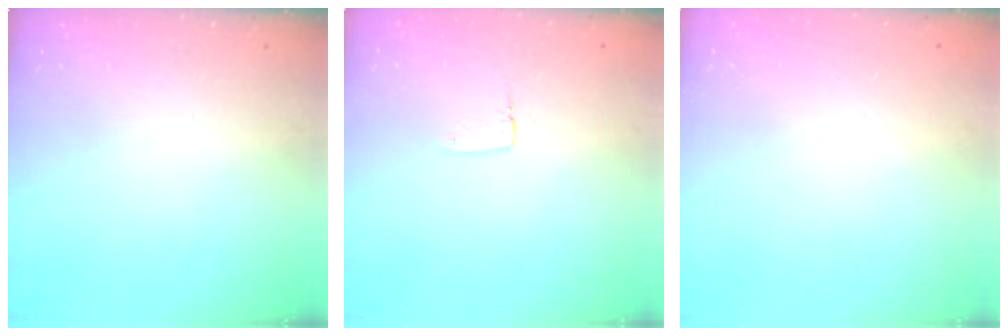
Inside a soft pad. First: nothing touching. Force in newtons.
{"total": 2.7, "press": 2.7, "slide": 0.2}
{"total": 0.0}